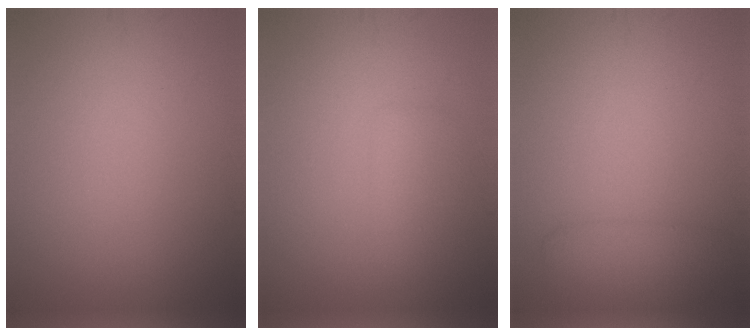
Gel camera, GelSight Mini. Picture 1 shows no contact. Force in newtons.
{"total": 1.7, "press": 1.7, "slide": 0.2}
{"total": 2.3, "press": 2.3, "slide": 0.1}